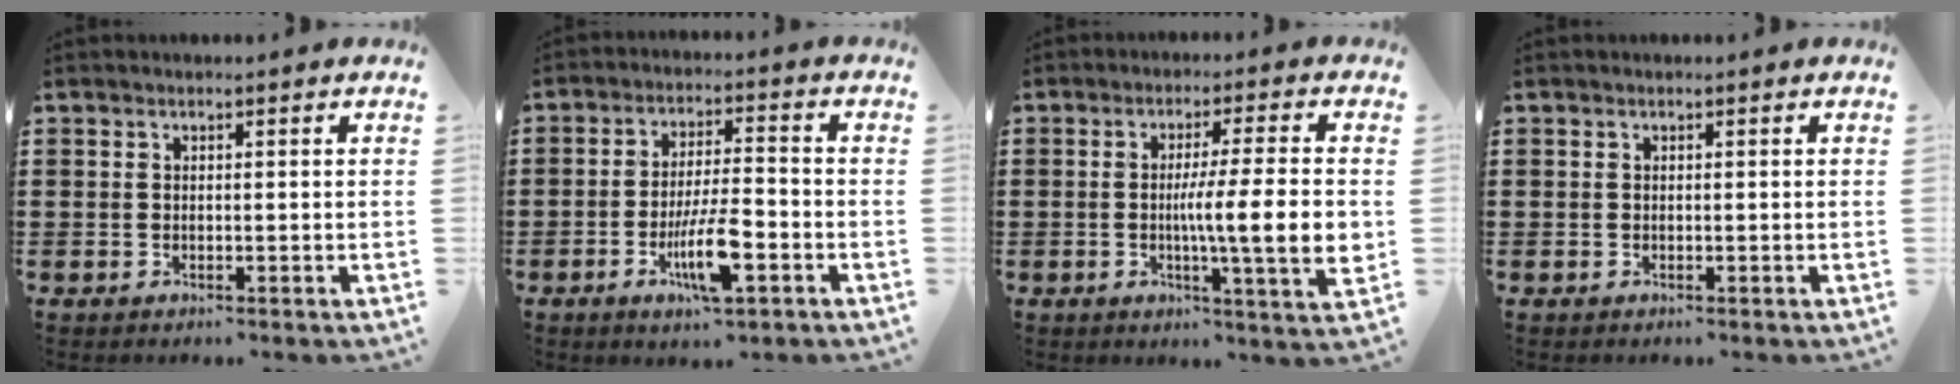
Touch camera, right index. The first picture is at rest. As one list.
[{"total": 8.9, "force": [-3.4, 2.1, 7.9], "torque": [-0.159, -0.009, -0.063]}, {"total": 10.5, "force": [-0.9, 0.6, 10.5], "torque": [-0.163, -0.014, -0.020]}, {"total": 0.0}]